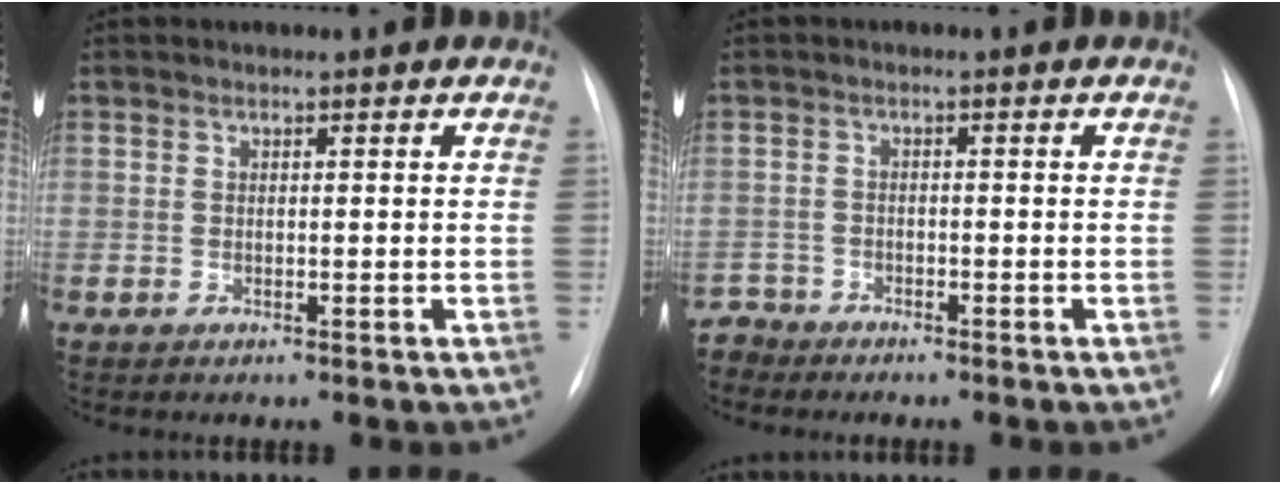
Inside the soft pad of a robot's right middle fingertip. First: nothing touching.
{"total": 2.4, "force": [-2.1, 0.5, -1.0], "torque": [0.023, -0.005, -0.042]}